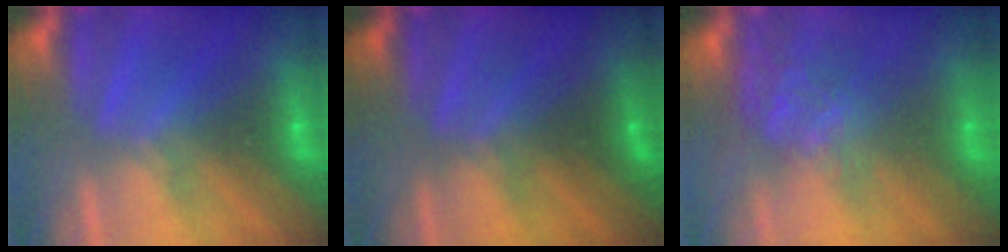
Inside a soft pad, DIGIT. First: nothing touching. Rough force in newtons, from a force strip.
{"total": 1.3}
{"total": 4.8}